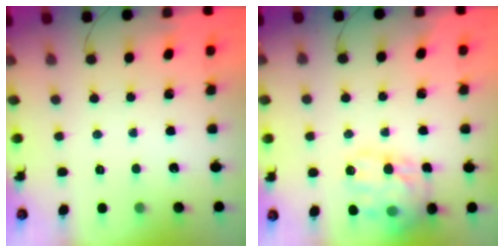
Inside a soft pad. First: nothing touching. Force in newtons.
{"total": 16.7, "press": 16.7, "slide": 0.9}